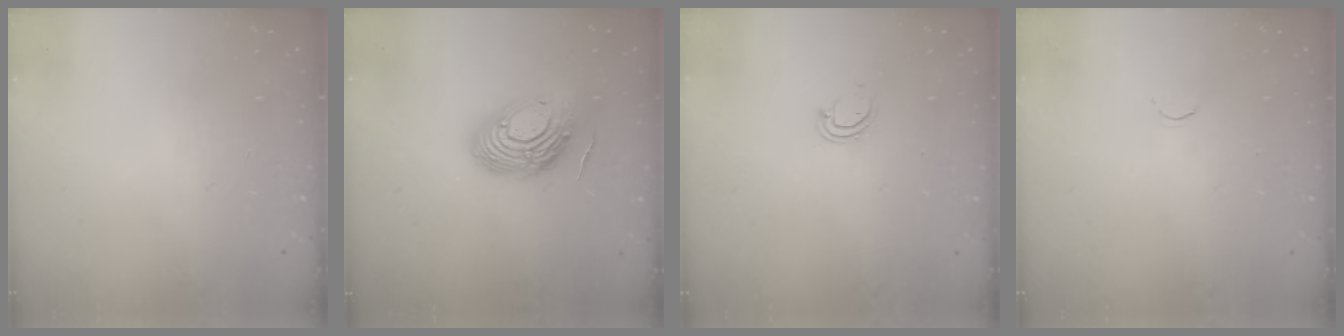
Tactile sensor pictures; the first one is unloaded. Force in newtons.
{"total": 14.9, "press": 14.9, "slide": 1.3}
{"total": 3.6, "press": 3.5, "slide": 0.4}
{"total": 1.7, "press": 1.6, "slide": 0.5}